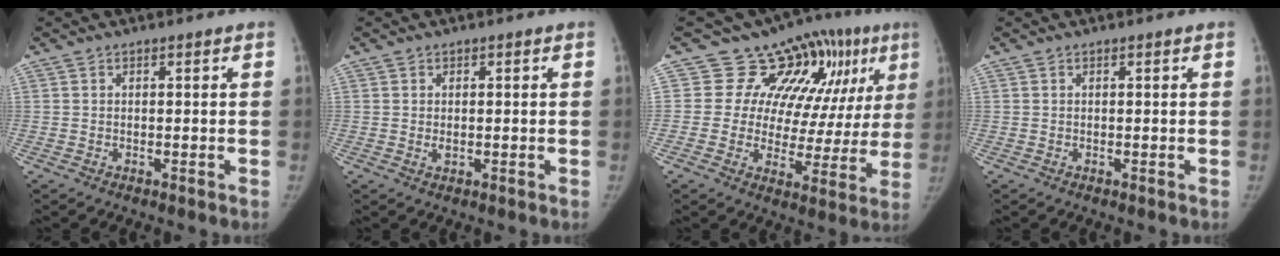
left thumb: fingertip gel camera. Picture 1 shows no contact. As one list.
[{"total": 1.2, "force": [0.0, 0.9, 0.8], "torque": [-0.009, -0.001, 0.001]}, {"total": 16.5, "force": [8.0, 10.5, 10.0], "torque": [-0.057, -0.020, 0.099]}, {"total": 0.0}]